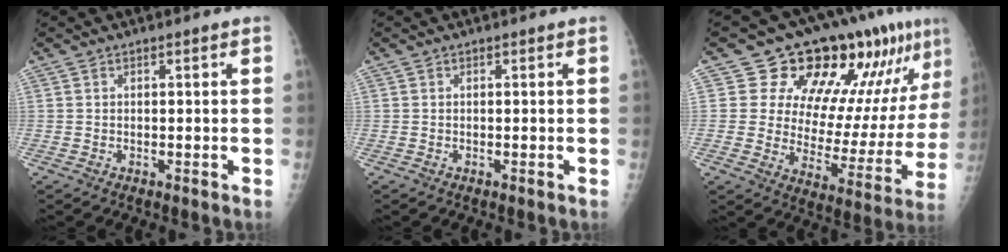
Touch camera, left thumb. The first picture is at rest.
{"total": 0.0}
{"total": 19.9, "force": [13.0, 9.3, 11.9], "torque": [-0.101, -0.064, 0.180]}